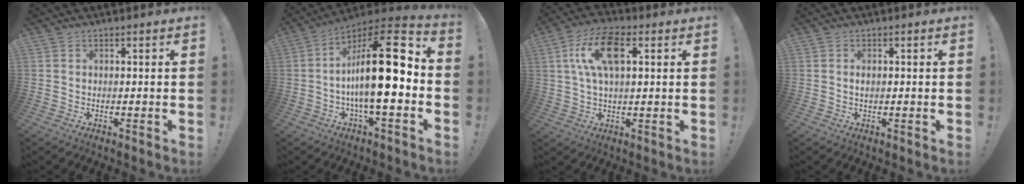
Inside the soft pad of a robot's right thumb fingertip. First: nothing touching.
{"total": 23.1, "force": [-0.7, 7.9, 21.8], "torque": [-0.340, 0.003, -0.014]}
{"total": 12.6, "force": [3.7, 6.3, 10.3], "torque": [-0.184, 0.004, 0.065]}
{"total": 0.9, "force": [0.0, 0.4, 0.8], "torque": [-0.015, 0.004, -0.002]}